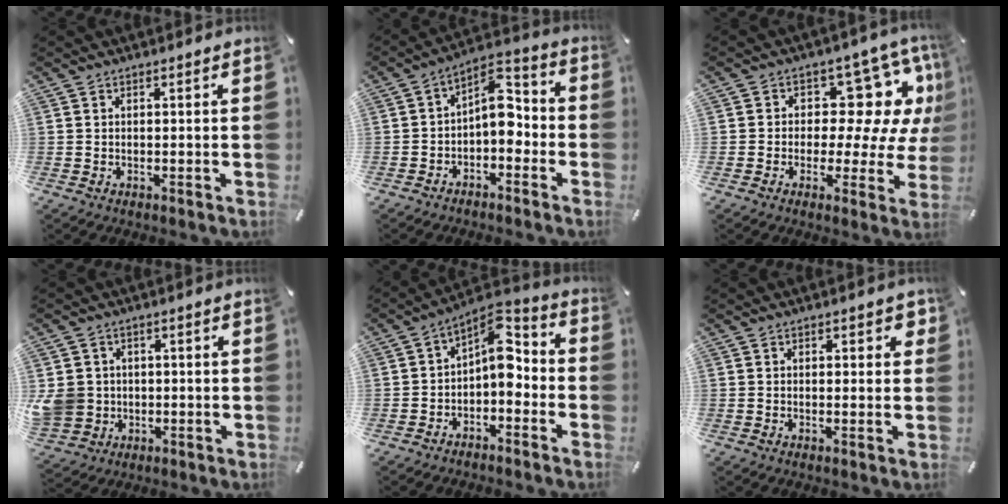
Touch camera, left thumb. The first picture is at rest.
{"total": 8.5, "force": [-0.9, 5.4, 6.5], "torque": [-0.085, 0.000, -0.019]}
{"total": 15.3, "force": [5.2, 9.3, 10.9], "torque": [-0.137, -0.037, 0.084]}
{"total": 7.8, "force": [0.3, 7.6, 2.0], "torque": [-0.064, 0.002, 0.010]}
{"total": 8.5, "force": [0.8, 5.2, 6.7], "torque": [-0.091, -0.013, 0.012]}
{"total": 1.7, "force": [0.4, 1.0, 1.3], "torque": [-0.010, -0.001, 0.002]}